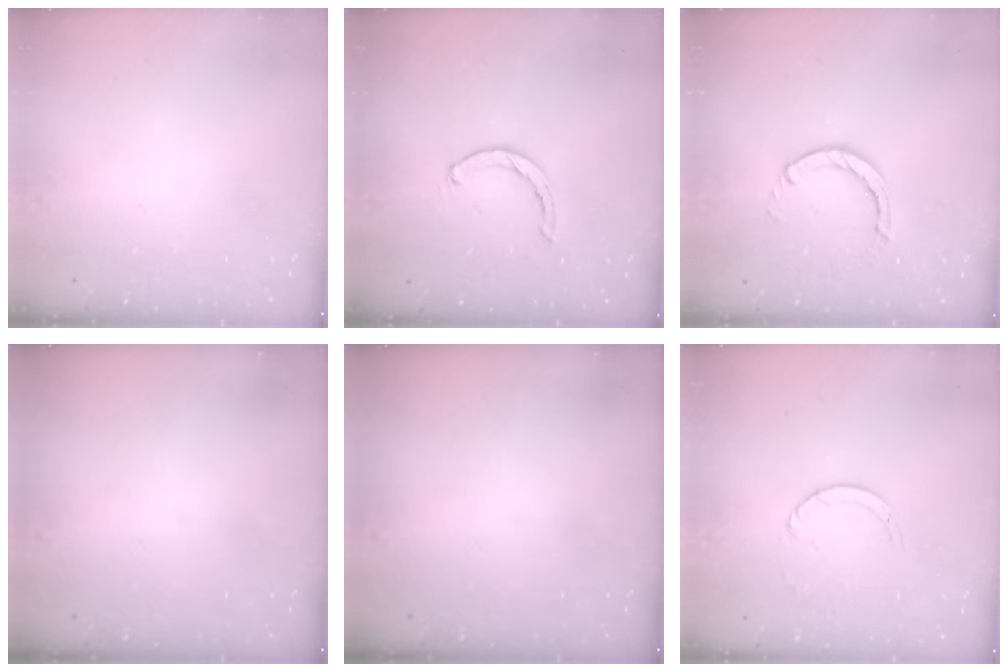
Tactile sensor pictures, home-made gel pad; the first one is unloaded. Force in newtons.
{"total": 1.5, "press": 1.5, "slide": 0.3}
{"total": 4.1, "press": 4.0, "slide": 0.6}
{"total": 0.0}
{"total": 0.0}
{"total": 1.1, "press": 1.1, "slide": 0.1}